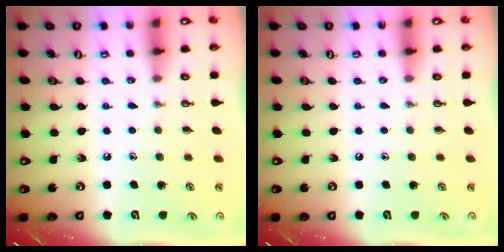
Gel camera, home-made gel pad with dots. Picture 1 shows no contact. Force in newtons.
{"total": 0.0}